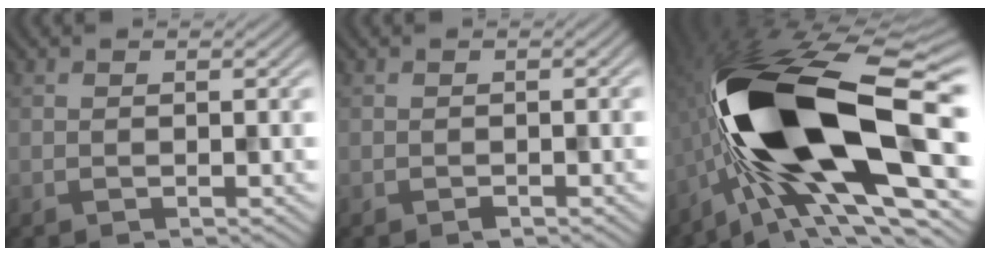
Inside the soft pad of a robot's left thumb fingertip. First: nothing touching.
{"total": 0.8, "force": [-0.6, 0.4, 0.5], "torque": [-0.007, -0.001, -0.009]}
{"total": 21.8, "force": [-3.3, 9.0, 19.5], "torque": [-0.380, -0.006, -0.055]}